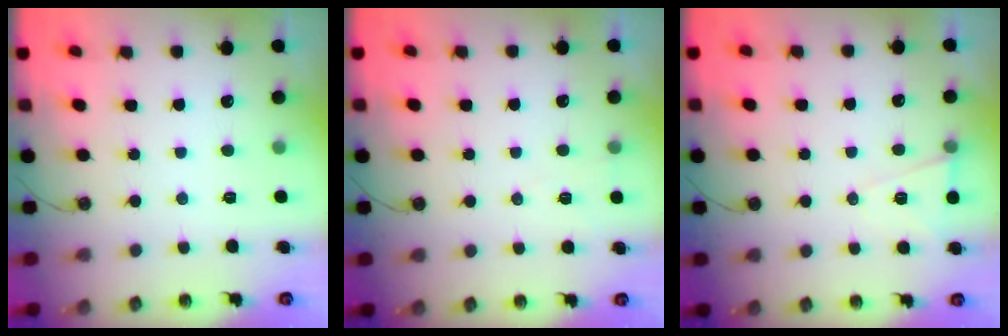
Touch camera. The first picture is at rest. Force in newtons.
{"total": 5.4, "press": 3.1, "slide": 4.5}
{"total": 6.9, "press": 5.3, "slide": 4.5}